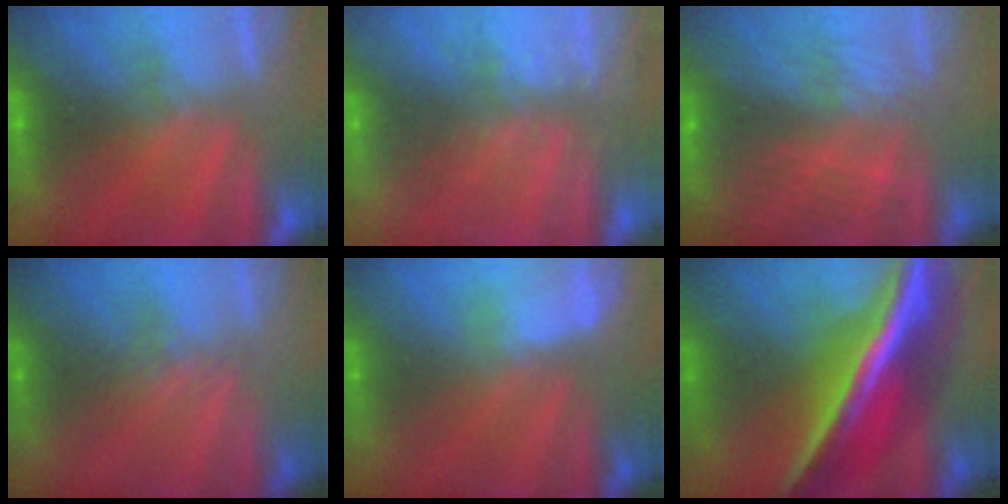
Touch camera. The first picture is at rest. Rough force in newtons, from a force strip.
{"total": 8.0}
{"total": 9.0}
{"total": 2.6}
{"total": 2.8}
{"total": 6.3}